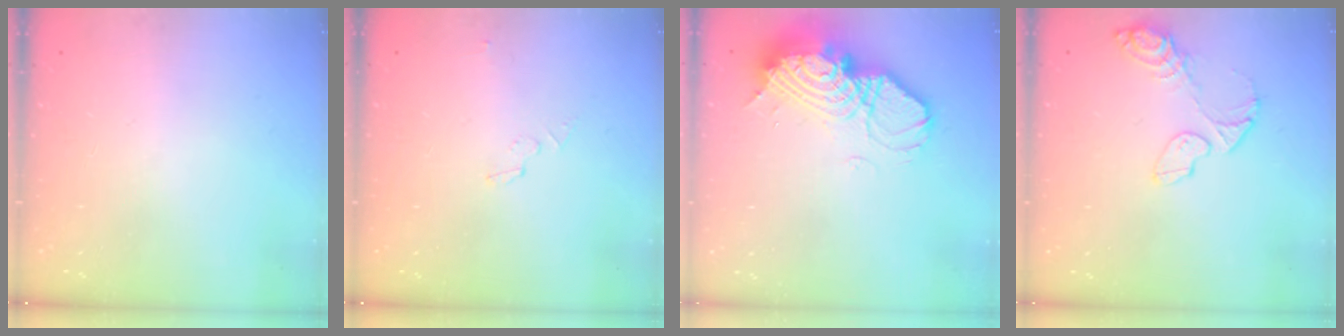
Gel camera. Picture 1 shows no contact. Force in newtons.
{"total": 2.9, "press": 2.9, "slide": 0.2}
{"total": 17.0, "press": 17.0, "slide": 1.5}
{"total": 9.5, "press": 9.3, "slide": 1.9}